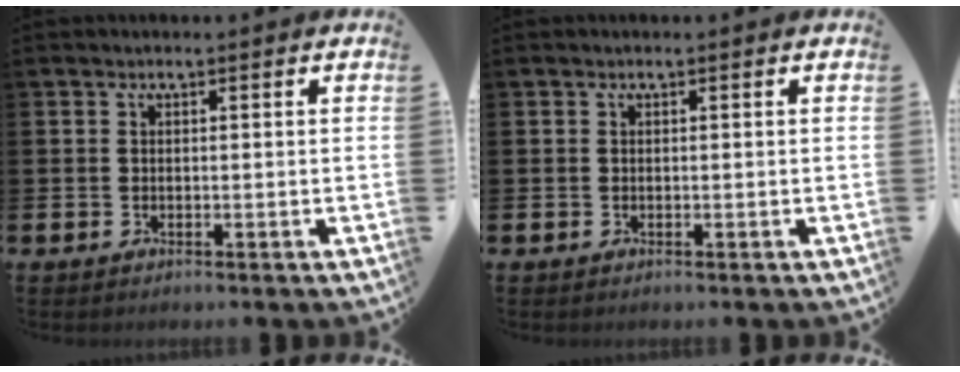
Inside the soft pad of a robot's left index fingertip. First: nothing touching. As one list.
[{"total": 0.0}]